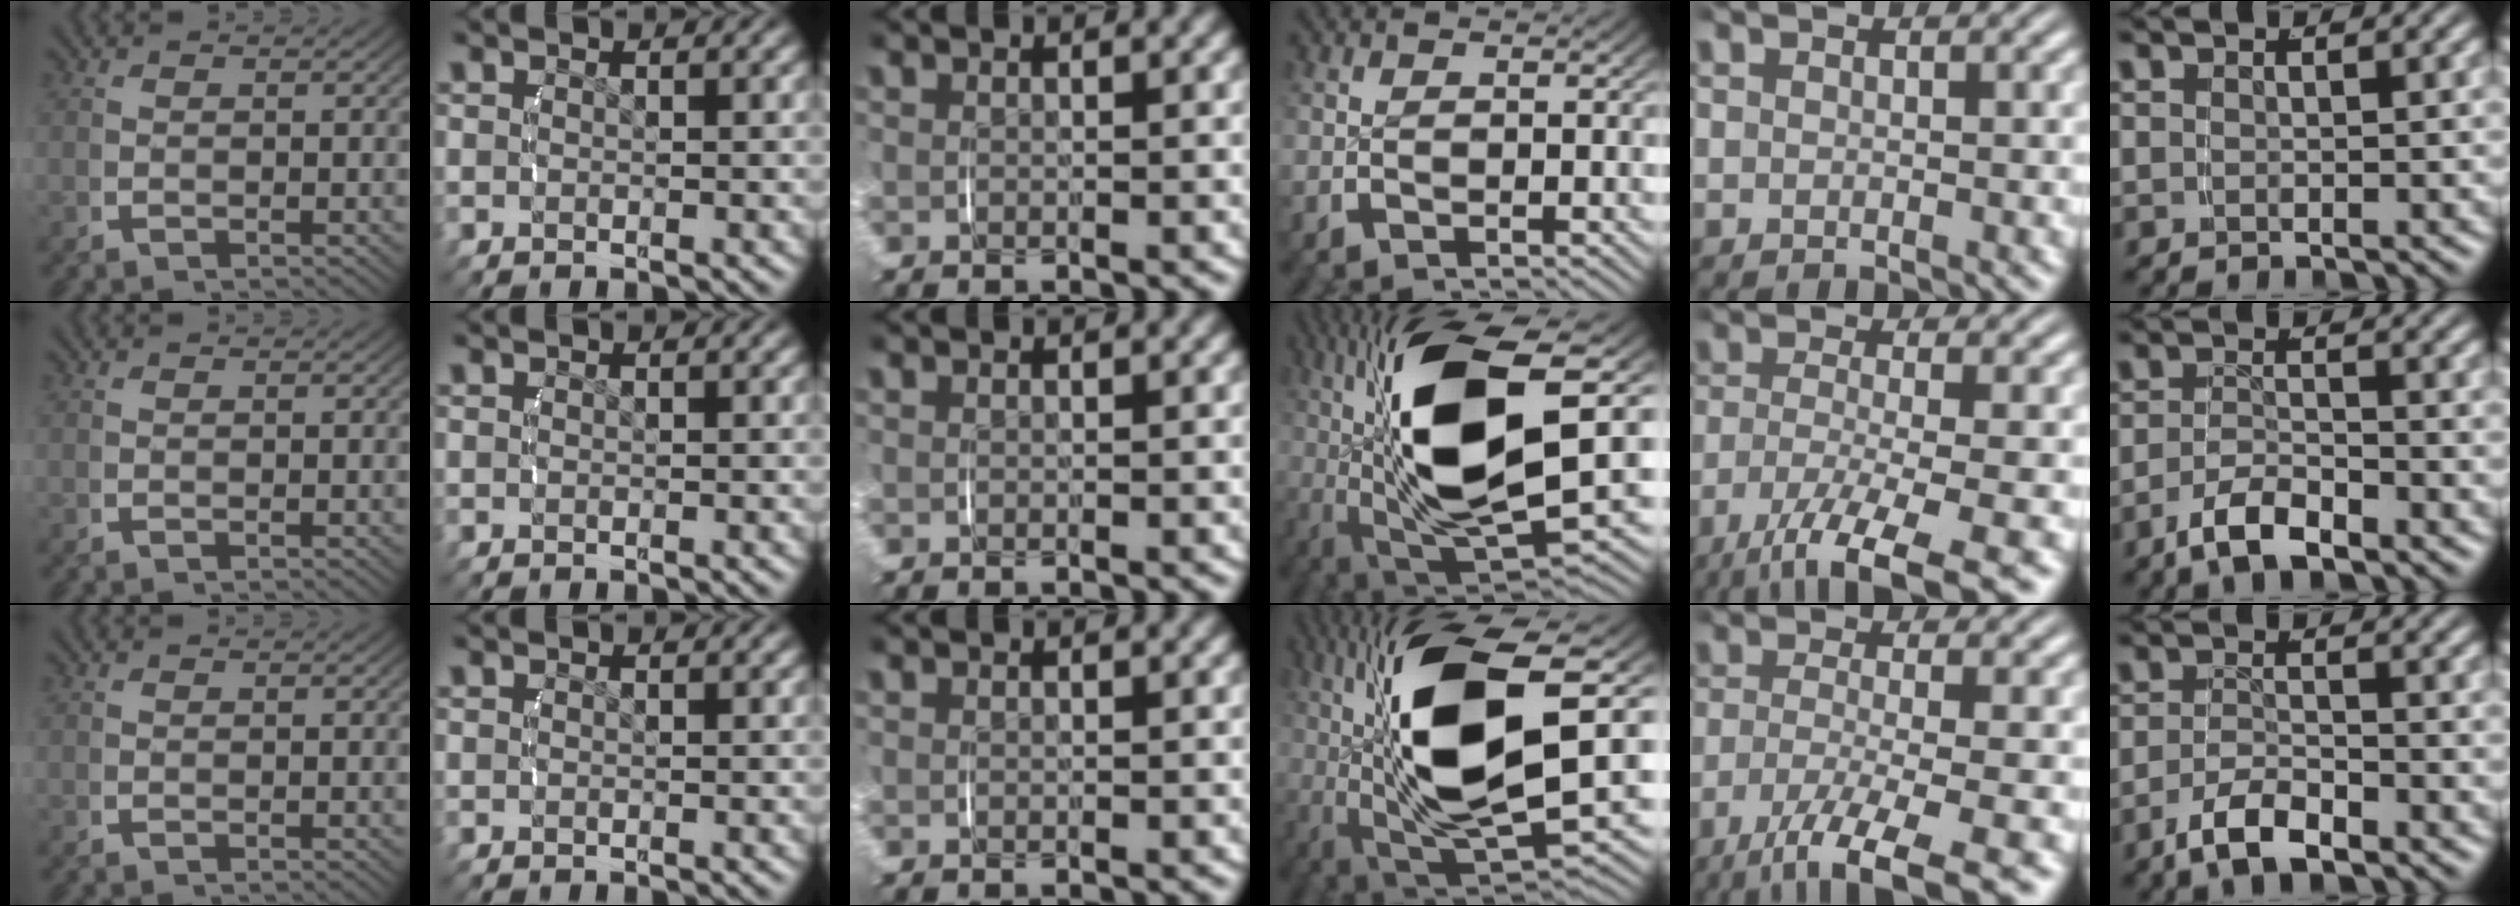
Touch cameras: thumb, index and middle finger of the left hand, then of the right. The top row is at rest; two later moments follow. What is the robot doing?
{"motion": "lift_and_place", "object": "camera"}